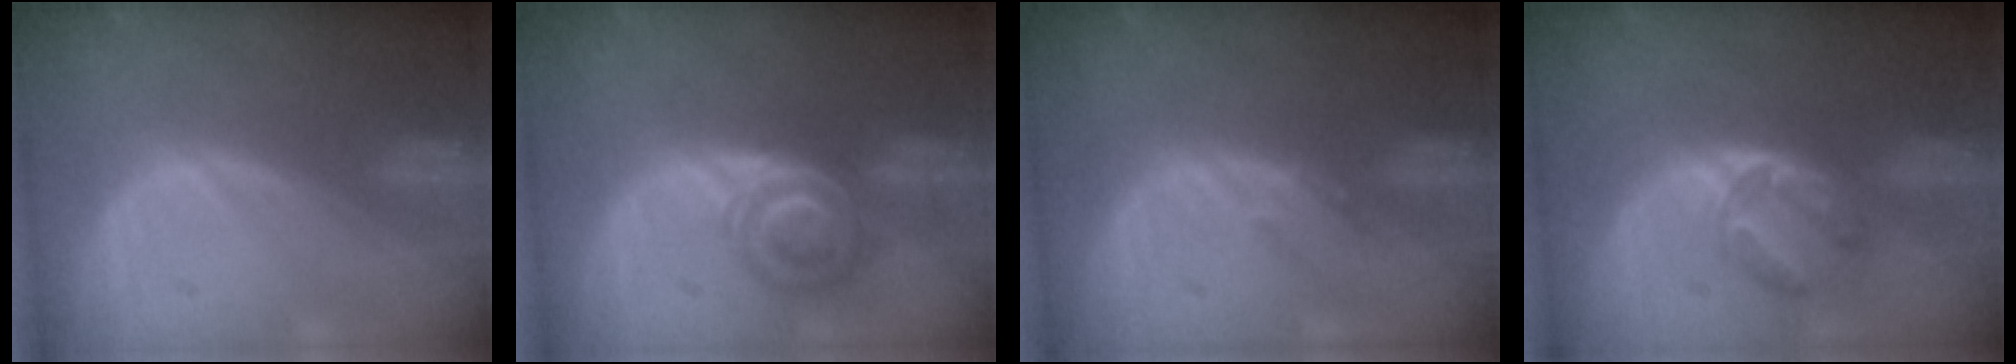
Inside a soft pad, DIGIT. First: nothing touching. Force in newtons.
{"total": 6.9, "press": 5.9, "slide": 3.5}
{"total": 1.3, "press": 1.1, "slide": 0.7}
{"total": 5.3, "press": 5.1, "slide": 1.3}